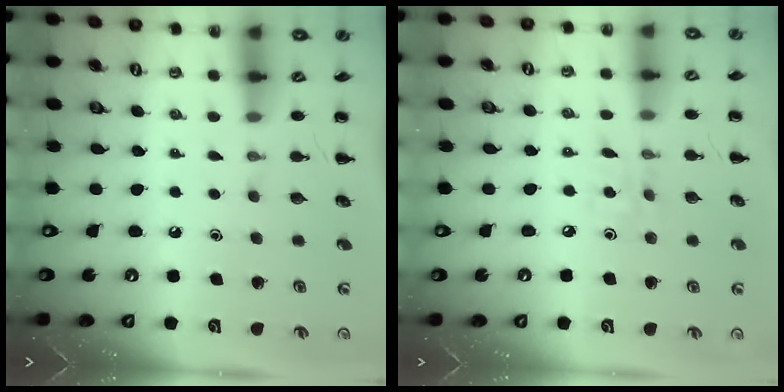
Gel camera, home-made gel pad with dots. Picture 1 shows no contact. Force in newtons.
{"total": 2.1, "press": 2.0, "slide": 0.6}